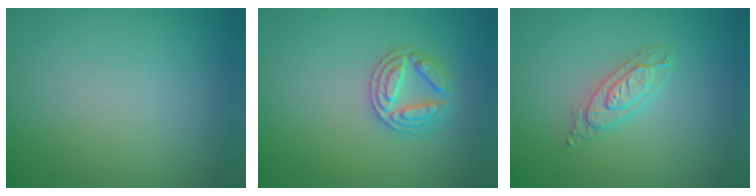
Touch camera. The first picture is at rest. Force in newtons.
{"total": 2.7, "press": 2.7, "slide": 0.4}
{"total": 2.2, "press": 2.1, "slide": 0.4}